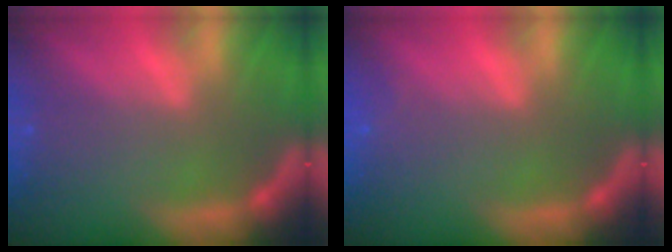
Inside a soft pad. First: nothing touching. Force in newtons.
{"total": 0.9}